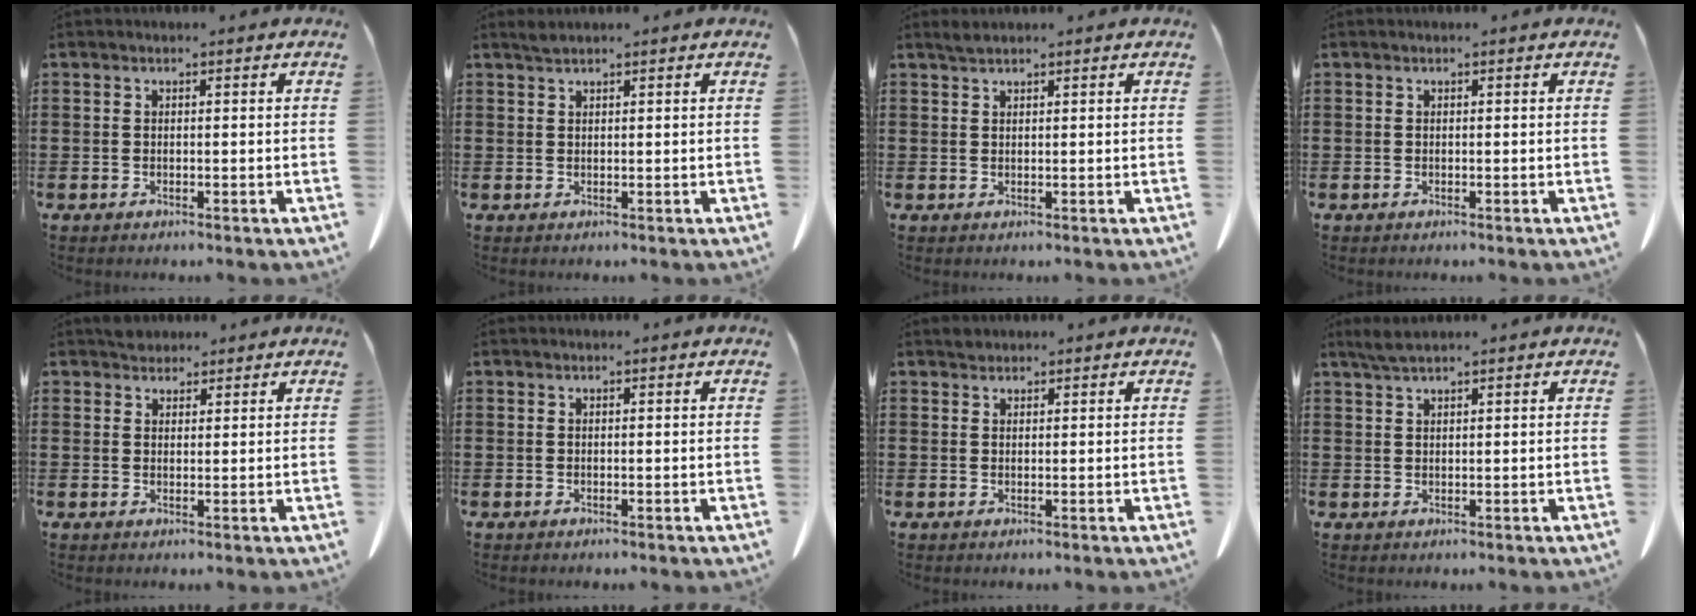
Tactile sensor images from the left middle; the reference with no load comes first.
{"total": 1.0, "force": [0.8, 0.1, 0.5], "torque": [-0.011, 0.000, 0.016]}
{"total": 1.2, "force": [1.1, 0.2, 0.6], "torque": [-0.013, 0.001, 0.020]}
{"total": 0.0}
{"total": 2.4, "force": [2.2, 1.1, 0.2], "torque": [-0.002, 0.002, 0.042]}
{"total": 0.0}
{"total": 1.0, "force": [0.9, 0.4, 0.0], "torque": [-0.004, 0.002, 0.019]}
{"total": 2.1, "force": [1.6, 0.2, 1.3], "torque": [-0.029, 0.000, 0.030]}